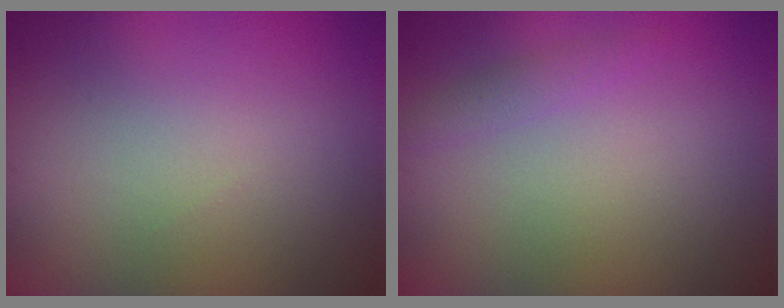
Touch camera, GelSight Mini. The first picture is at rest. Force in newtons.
{"total": 1.0, "press": 1.0, "slide": 0.1}